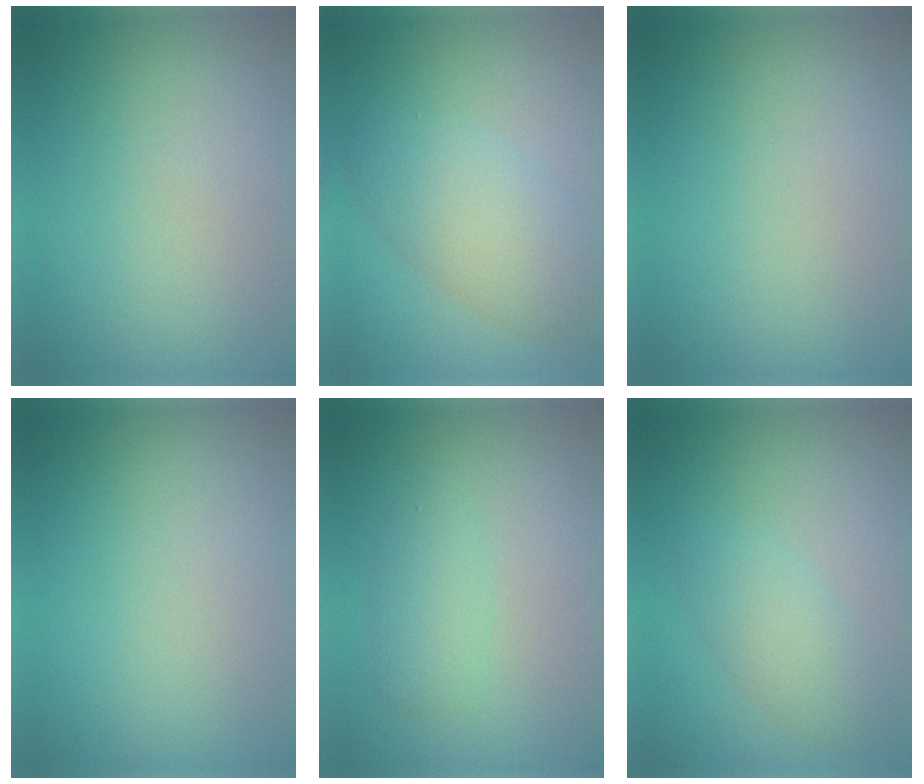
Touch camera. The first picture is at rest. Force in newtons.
{"total": 5.2, "press": 5.2, "slide": 0.5}
{"total": 0.0}
{"total": 0.0}
{"total": 2.3, "press": 2.2, "slide": 0.2}
{"total": 2.8, "press": 2.8, "slide": 0.1}